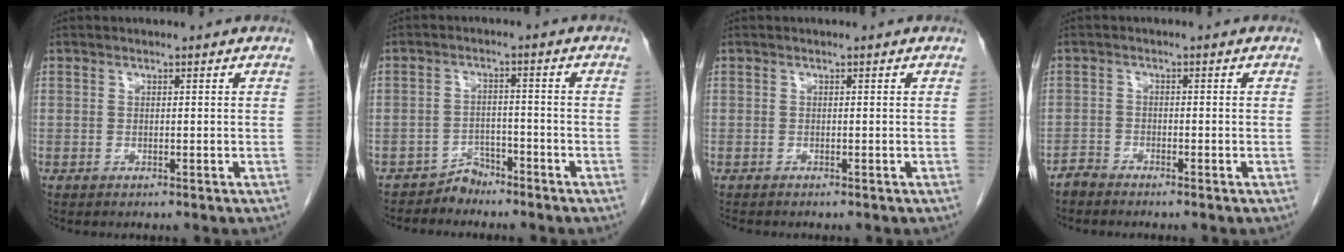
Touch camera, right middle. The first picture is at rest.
{"total": 3.1, "force": [-2.7, 1.3, -0.5], "torque": [0.010, 0.004, -0.047]}
{"total": 1.8, "force": [-1.6, 0.5, 0.7], "torque": [-0.013, -0.004, -0.019]}
{"total": 1.7, "force": [-1.7, 0.3, -0.1], "torque": [0.003, -0.002, -0.034]}